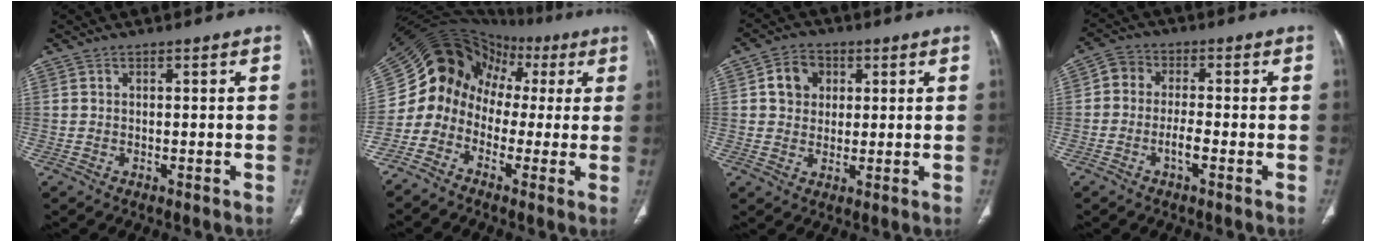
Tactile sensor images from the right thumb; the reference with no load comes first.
{"total": 14.3, "force": [-0.3, 12.9, 6.3], "torque": [-0.075, 0.086, -0.014]}
{"total": 6.5, "force": [1.6, 5.5, 3.0], "torque": [-0.023, 0.000, 0.023]}
{"total": 5.2, "force": [-1.6, 3.1, 3.8], "torque": [-0.063, 0.017, -0.042]}